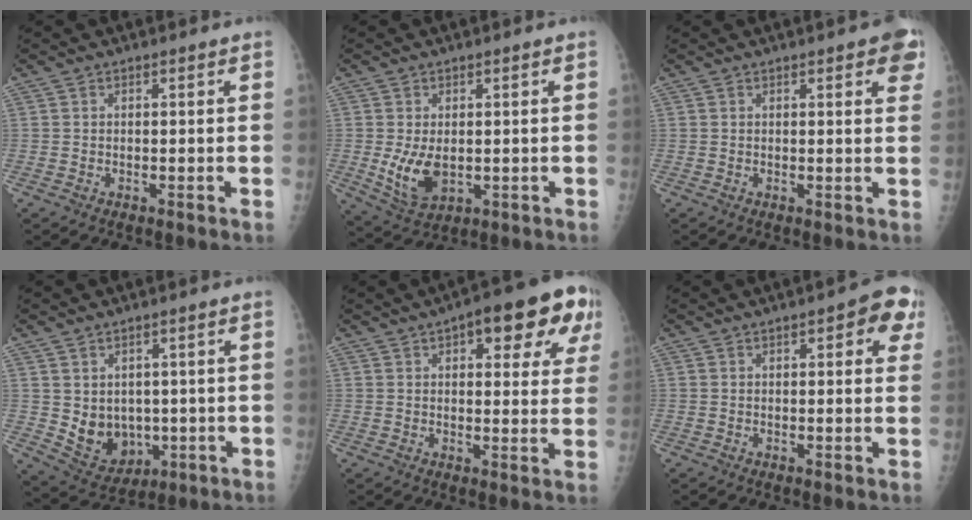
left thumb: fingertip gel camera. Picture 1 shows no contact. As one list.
[{"total": 7.1, "force": [-0.5, 4.4, 5.5], "torque": [-0.098, -0.014, 0.005]}, {"total": 5.5, "force": [2.7, 1.5, 4.6], "torque": [-0.037, -0.004, 0.025]}, {"total": 8.5, "force": [-0.3, 7.0, 4.8], "torque": [-0.048, -0.010, 0.024]}, {"total": 15.7, "force": [6.9, 6.1, 12.7], "torque": [-0.123, -0.001, 0.078]}, {"total": 7.2, "force": [3.0, 2.6, 6.0], "torque": [-0.045, -0.001, 0.026]}]